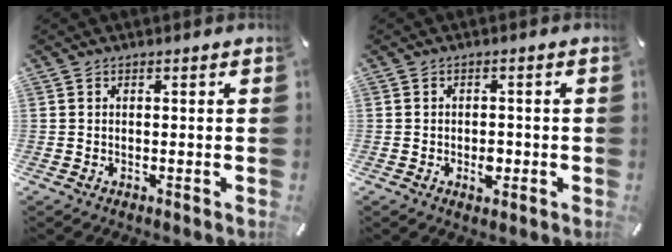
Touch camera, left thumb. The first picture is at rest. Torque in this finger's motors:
{"motor_torque": [-0.16, 0.59, 0.34, 0.14, 0.00]}